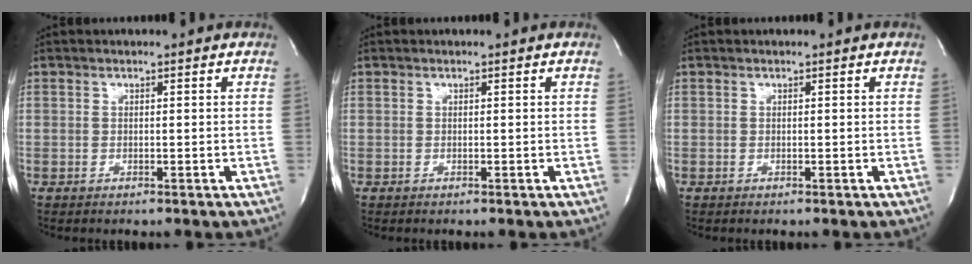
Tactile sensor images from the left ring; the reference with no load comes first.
{"total": 0.0}
{"total": 0.0}